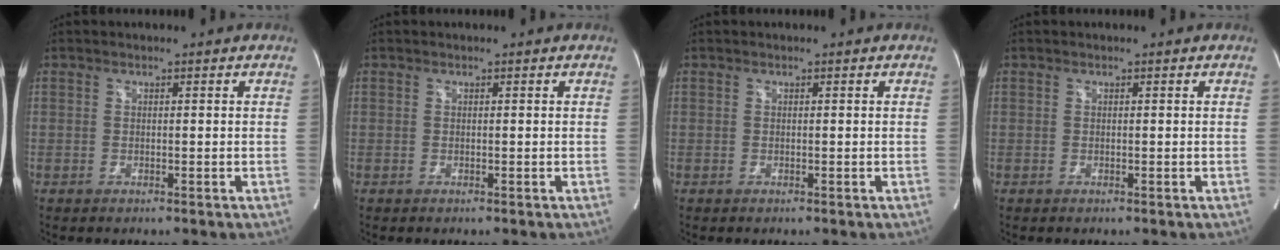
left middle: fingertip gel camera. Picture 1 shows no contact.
{"total": 0.0}
{"total": 0.0}
{"total": 0.0}